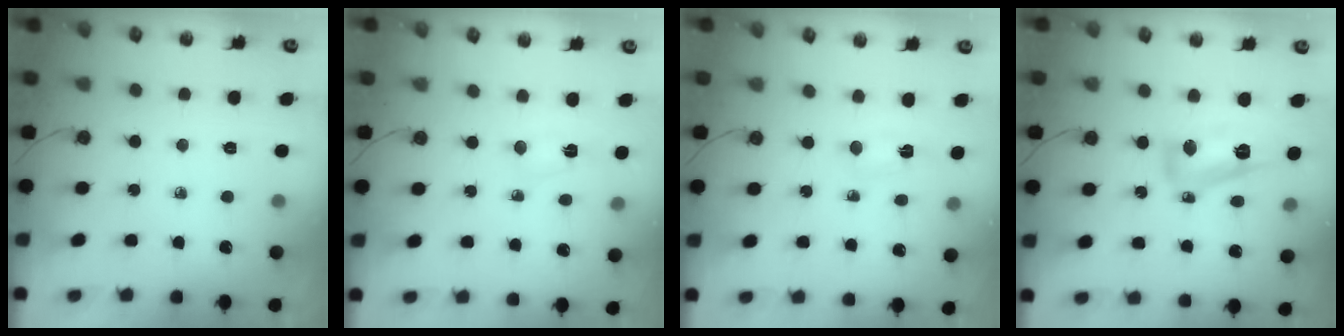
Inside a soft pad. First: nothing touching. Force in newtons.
{"total": 2.3, "press": 2.2, "slide": 0.6}
{"total": 2.6, "press": 1.3, "slide": 2.2}
{"total": 12.6, "press": 12.3, "slide": 3.0}